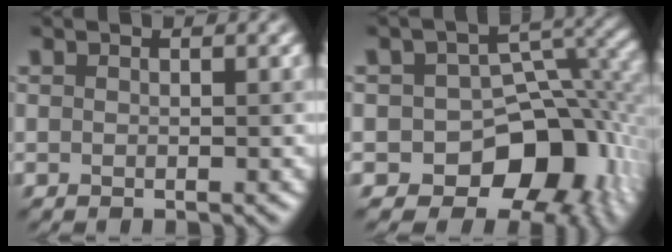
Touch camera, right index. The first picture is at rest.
{"total": 11.1, "force": [-4.3, 7.5, 6.9], "torque": [-0.085, -0.005, -0.073]}